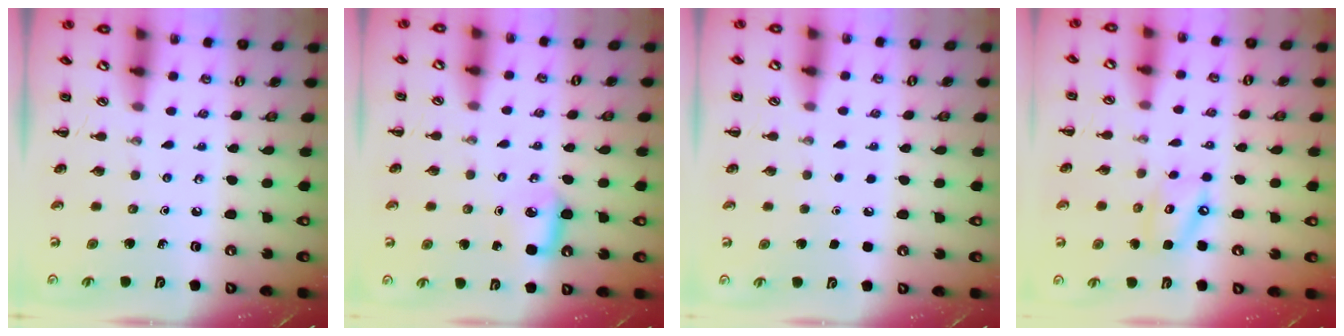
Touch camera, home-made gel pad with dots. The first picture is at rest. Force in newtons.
{"total": 5.6, "press": 5.4, "slide": 1.6}
{"total": 1.7, "press": 1.7, "slide": 0.1}
{"total": 8.7, "press": 8.6, "slide": 1.3}